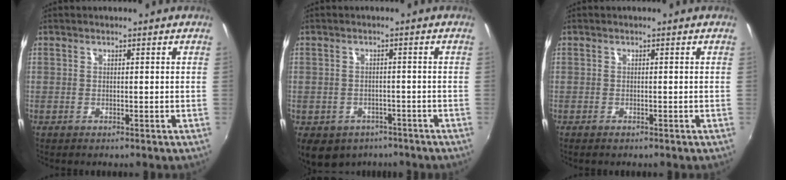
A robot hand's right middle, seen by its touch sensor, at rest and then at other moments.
{"total": 9.4, "force": [-5.8, 6.4, 3.7], "torque": [-0.091, -0.016, -0.072]}
{"total": 0.8, "force": [-0.7, 0.3, 0.3], "torque": [-0.008, -0.005, -0.014]}